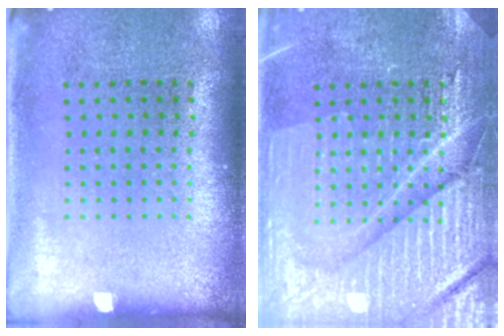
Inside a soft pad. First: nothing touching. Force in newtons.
{"total": 4.4, "press": 4.3, "slide": 0.6}